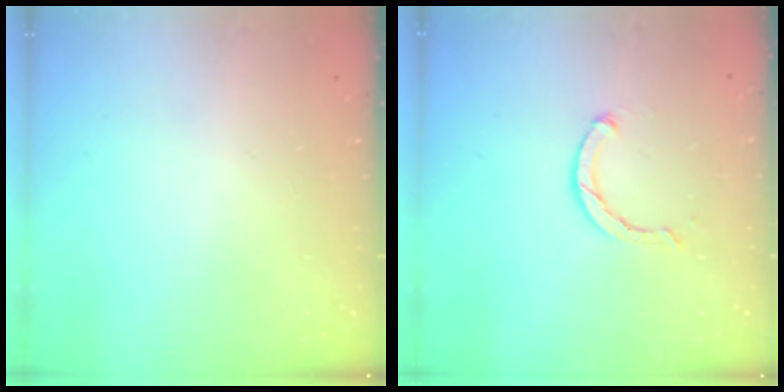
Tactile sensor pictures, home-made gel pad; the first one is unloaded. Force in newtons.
{"total": 3.3, "press": 3.2, "slide": 0.7}